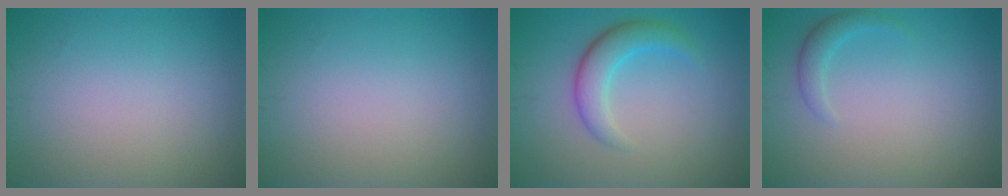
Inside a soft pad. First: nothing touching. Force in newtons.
{"total": 0.0}
{"total": 3.6, "press": 3.6, "slide": 0.2}
{"total": 1.6, "press": 1.6, "slide": 0.1}